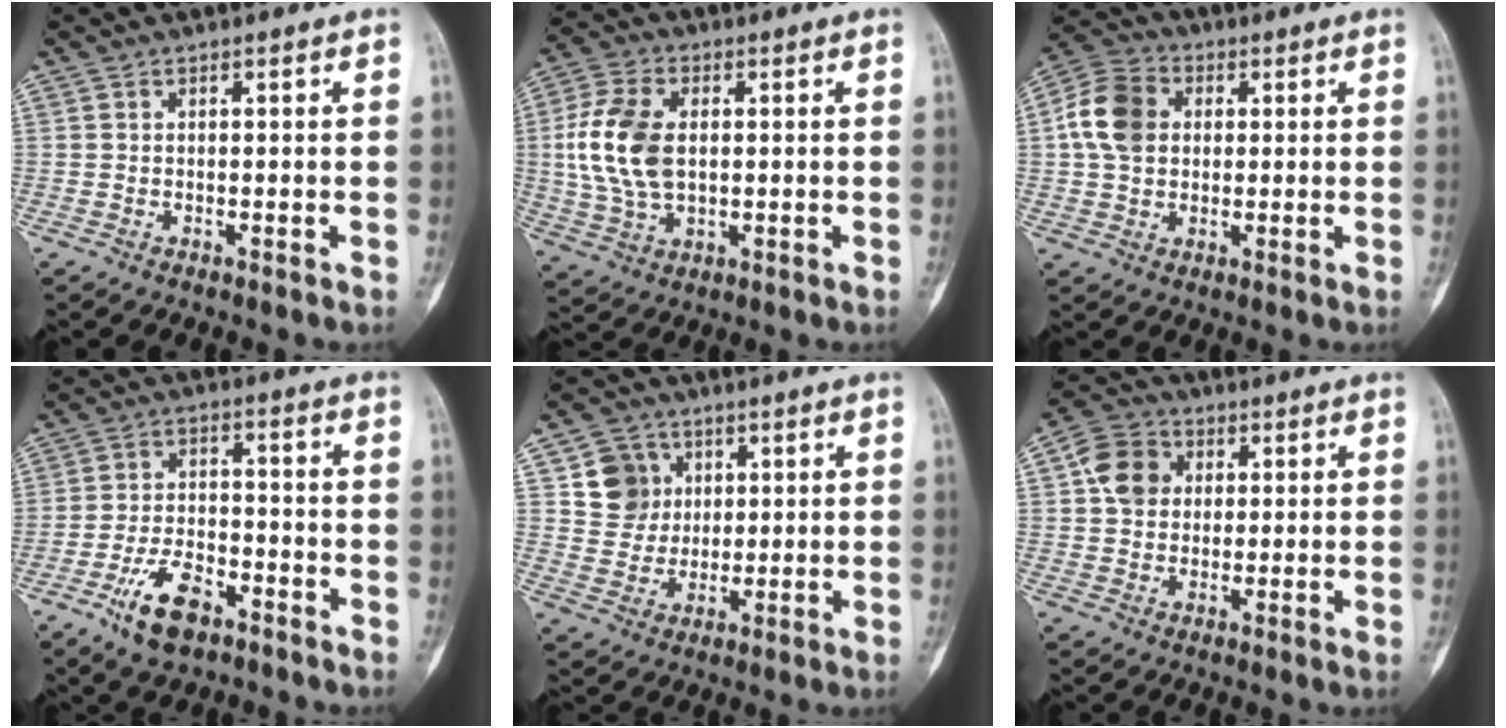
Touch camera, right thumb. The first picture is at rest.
{"total": 13.1, "force": [1.1, 8.2, 10.1], "torque": [-0.205, 0.003, 0.023]}
{"total": 10.4, "force": [1.5, 8.0, 6.4], "torque": [-0.112, 0.017, 0.018]}
{"total": 9.5, "force": [-5.6, 4.6, 6.1], "torque": [-0.107, 0.028, -0.101]}
{"total": 8.3, "force": [2.7, 7.6, 2.0], "torque": [-0.001, -0.006, 0.049]}
{"total": 8.4, "force": [1.8, 7.1, 4.2], "torque": [-0.054, 0.005, 0.022]}